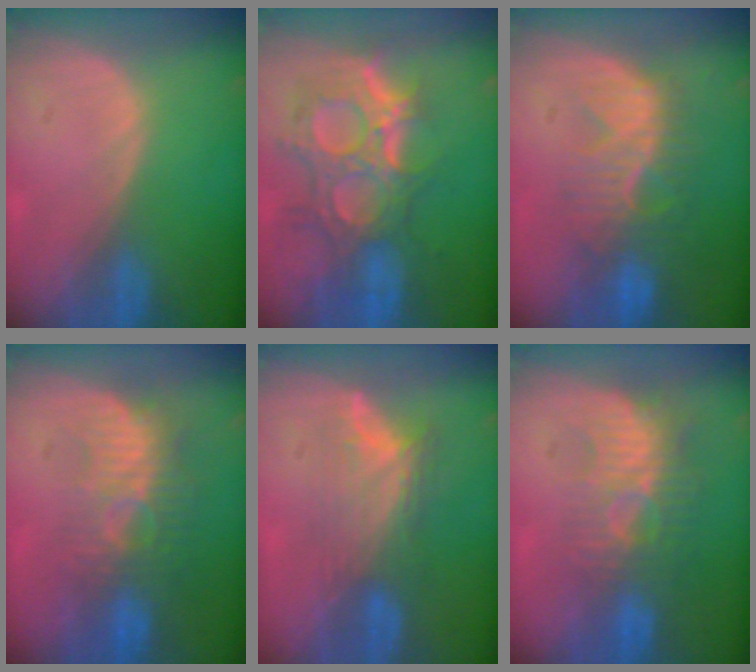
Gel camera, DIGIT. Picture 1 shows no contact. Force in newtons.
{"total": 12.0, "press": 10.6, "slide": 5.6}
{"total": 9.9, "press": 8.7, "slide": 4.7}
{"total": 9.1, "press": 8.3, "slide": 3.8}
{"total": 7.0, "press": 6.4, "slide": 2.8}
{"total": 9.4, "press": 8.4, "slide": 4.1}